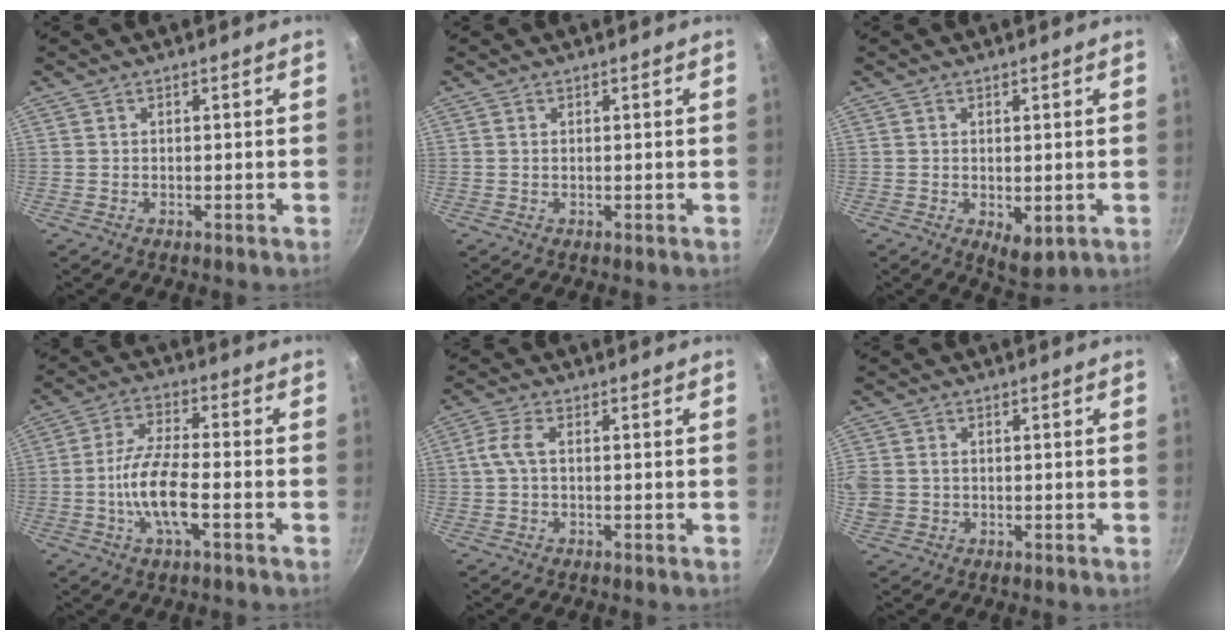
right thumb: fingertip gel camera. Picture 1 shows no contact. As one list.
[{"total": 0.0}, {"total": 4.4, "force": [-0.9, 2.2, 3.7], "torque": [-0.046, -0.011, -0.001]}, {"total": 10.4, "force": [-2.8, 3.5, 9.4], "torque": [-0.191, 0.022, -0.055]}, {"total": 3.8, "force": [0.1, 1.8, 3.3], "torque": [-0.084, 0.007, -0.002]}, {"total": 5.9, "force": [-0.2, 4.9, 3.2], "torque": [-0.089, 0.005, 0.002]}]